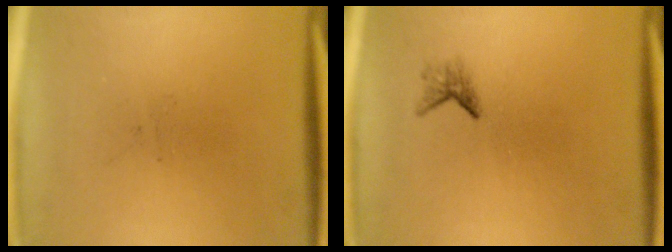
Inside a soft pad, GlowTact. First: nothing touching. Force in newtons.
{"total": 1.2}